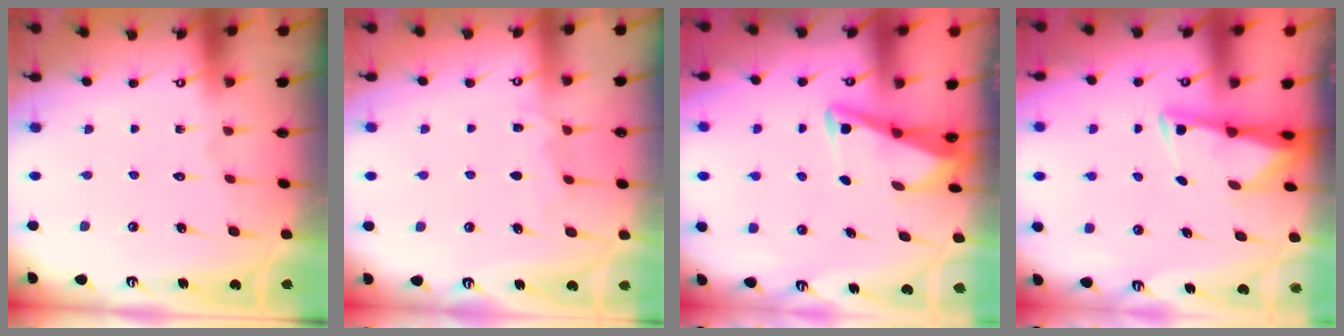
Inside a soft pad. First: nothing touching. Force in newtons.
{"total": 6.3, "press": 6.3, "slide": 0.6}
{"total": 3.6, "press": 3.6, "slide": 0.4}
{"total": 3.0, "press": 3.0, "slide": 0.5}